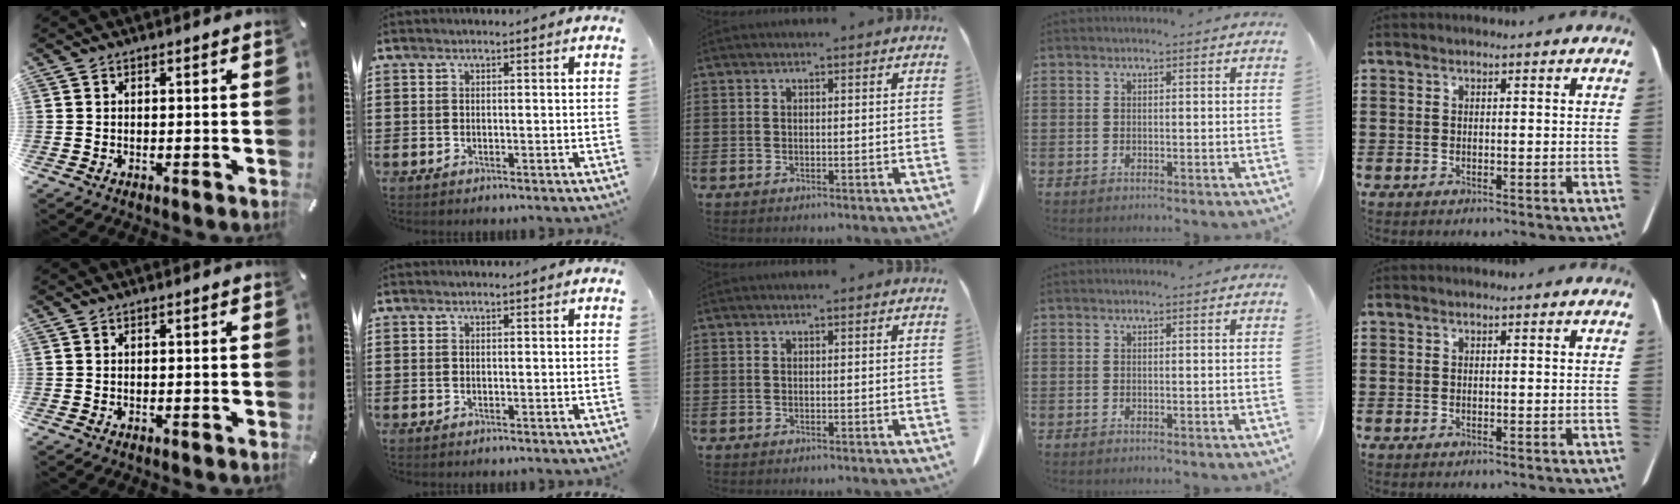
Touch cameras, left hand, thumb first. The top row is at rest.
{}